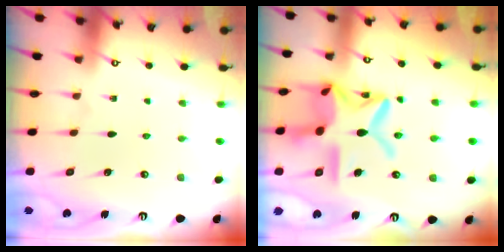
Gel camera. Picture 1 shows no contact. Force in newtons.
{"total": 19.0, "press": 18.9, "slide": 1.6}